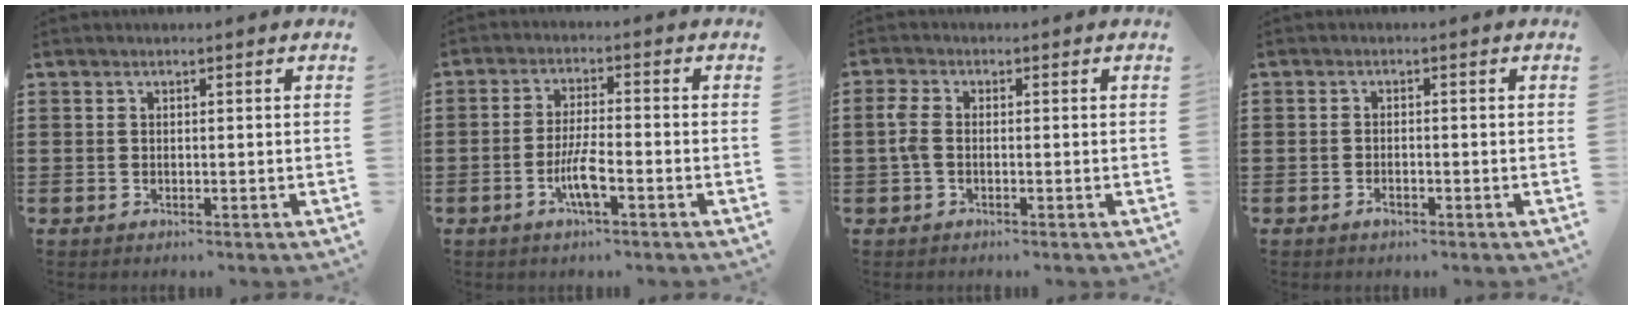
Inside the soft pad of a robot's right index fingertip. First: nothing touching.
{"total": 5.3, "force": [-2.2, 0.9, 4.7], "torque": [-0.106, -0.011, -0.045]}
{"total": 2.5, "force": [-0.5, 1.3, 2.1], "torque": [-0.063, -0.005, -0.016]}
{"total": 1.4, "force": [-0.9, 0.5, 1.0], "torque": [-0.021, -0.004, -0.016]}